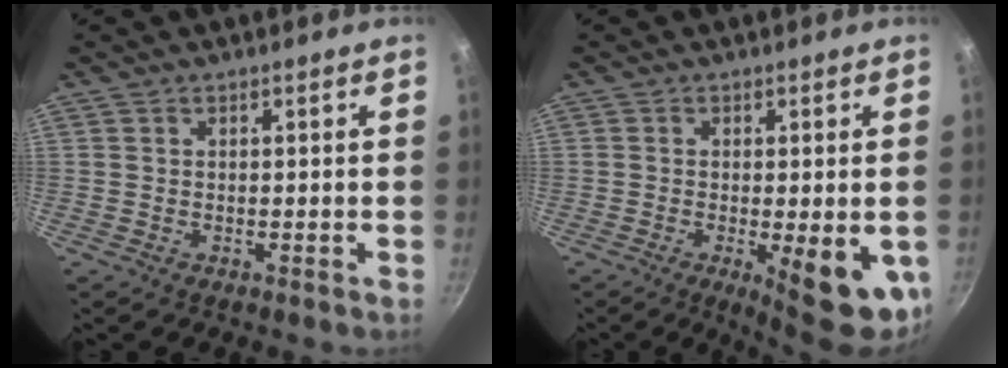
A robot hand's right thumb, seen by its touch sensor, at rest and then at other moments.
{"total": 12.1, "force": [-3.3, 3.6, 11.1], "torque": [-0.124, -0.007, -0.035]}